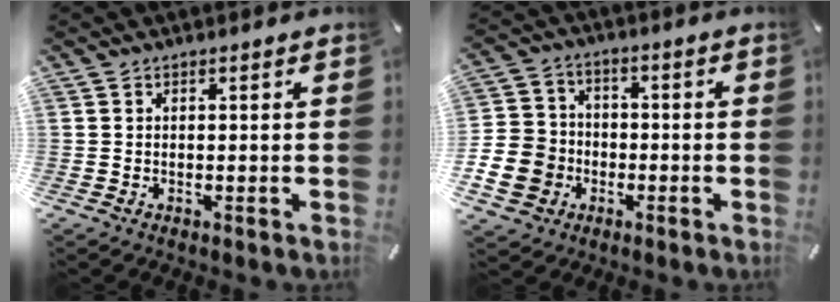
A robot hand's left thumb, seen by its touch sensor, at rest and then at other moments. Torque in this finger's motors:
{"motor_torque": [0.29, 1.93, 0.19, -0.02, 0.09]}